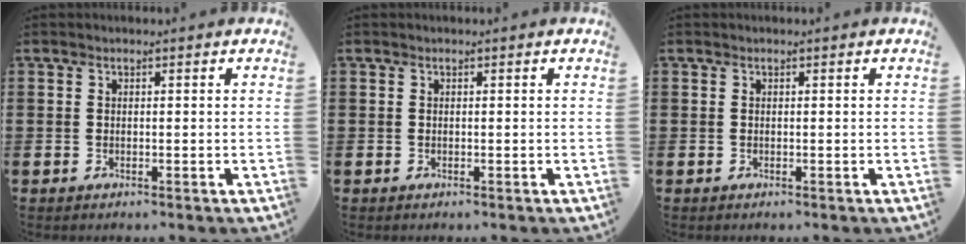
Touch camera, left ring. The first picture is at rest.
{"total": 0.0}
{"total": 0.0}